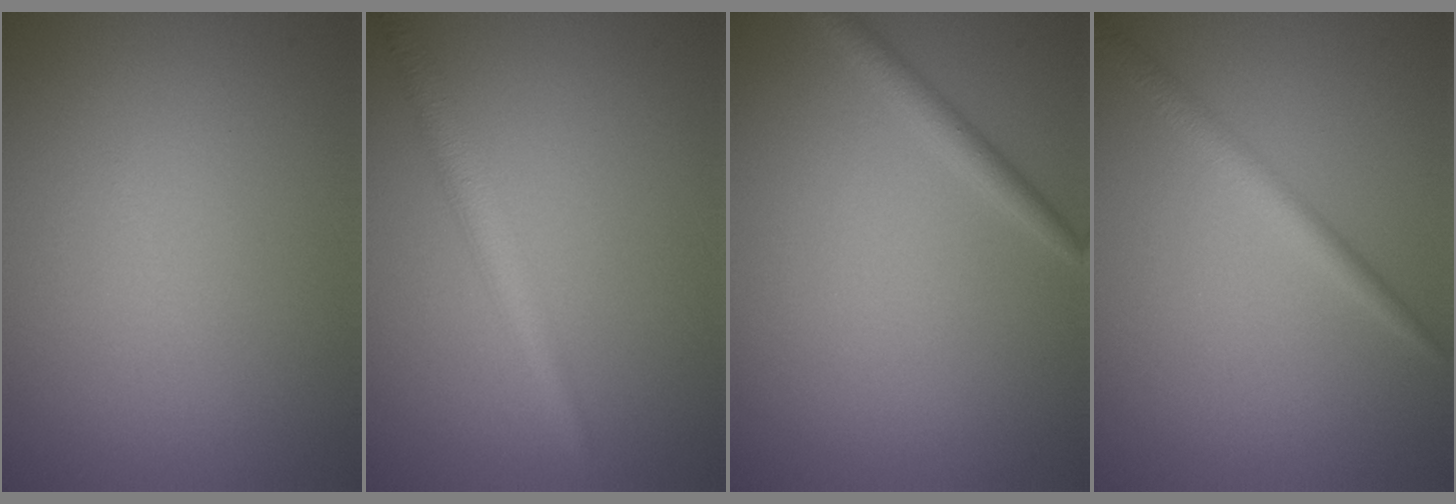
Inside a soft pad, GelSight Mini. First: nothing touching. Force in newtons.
{"total": 2.8, "press": 2.8, "slide": 0.1}
{"total": 1.5, "press": 1.5, "slide": 0.1}
{"total": 1.9, "press": 1.9, "slide": 0.0}